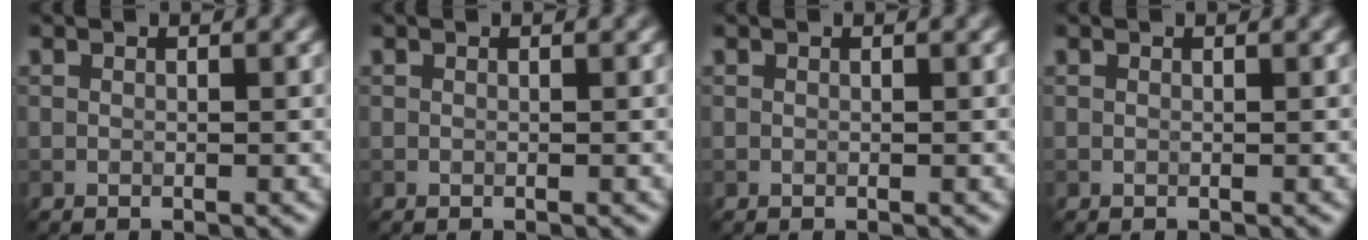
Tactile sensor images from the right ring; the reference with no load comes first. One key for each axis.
{"total": 0.0}
{"total": 0.0}
{"total": 0.0}